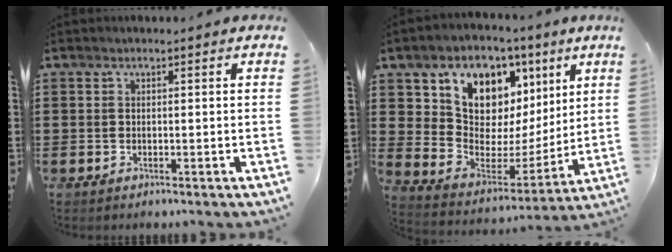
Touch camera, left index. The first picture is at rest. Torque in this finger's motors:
{"motor_torque": [2.14, 0.00, 1.05, 0.21]}